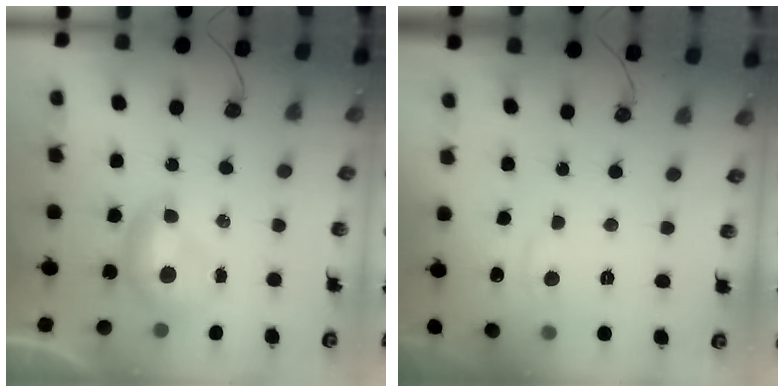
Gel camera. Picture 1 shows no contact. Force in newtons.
{"total": 1.1, "press": 0.7, "slide": 0.8}